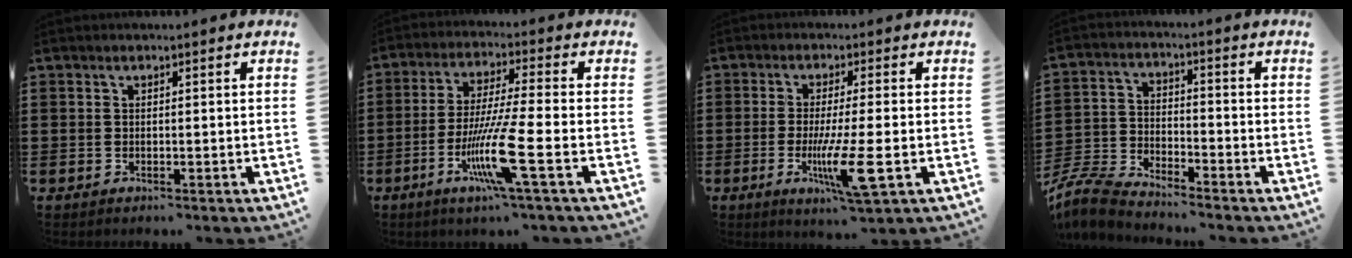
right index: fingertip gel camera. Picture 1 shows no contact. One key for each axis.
{"total": 11.5, "fx": -4.5, "fy": 0.2, "fz": 10.6, "tx": -0.215, "ty": -0.017, "tz": -0.088}
{"total": 8.1, "fx": -2.3, "fy": 0.5, "fz": 7.7, "tx": -0.153, "ty": -0.025, "tz": -0.043}
{"total": 6.4, "fx": -6.2, "fy": 0.5, "fz": 1.5, "tx": -0.055, "ty": -0.004, "tz": -0.130}